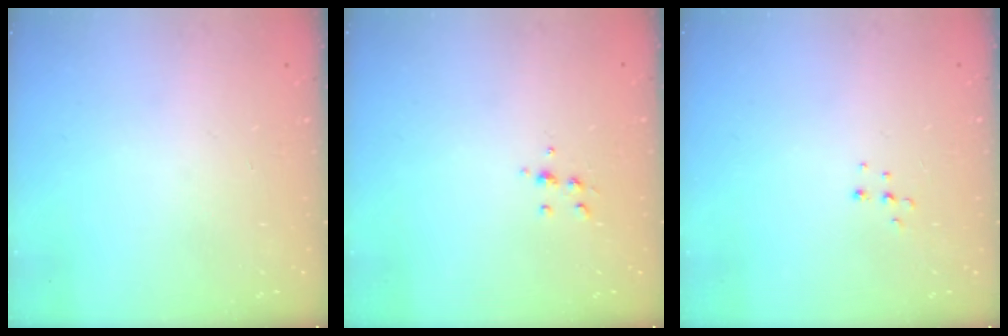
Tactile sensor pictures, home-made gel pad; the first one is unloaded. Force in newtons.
{"total": 5.4, "press": 5.4, "slide": 0.5}
{"total": 5.1, "press": 5.0, "slide": 0.4}